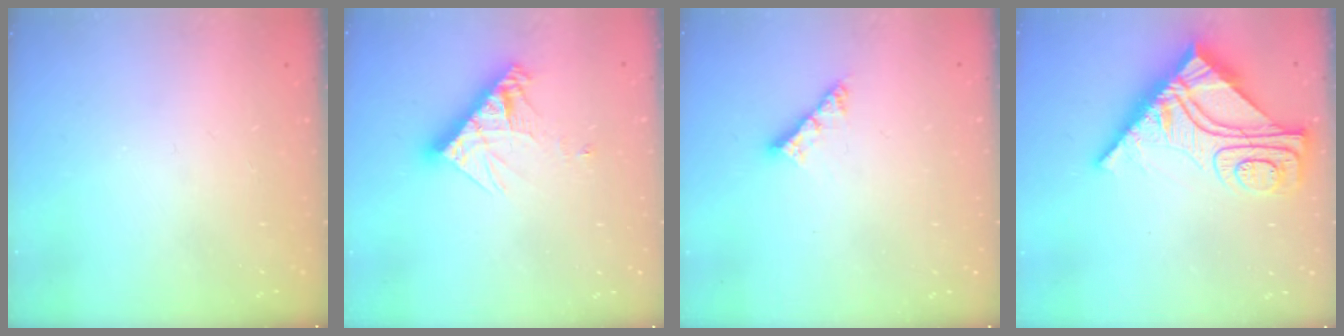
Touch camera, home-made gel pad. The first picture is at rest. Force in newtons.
{"total": 11.9, "press": 11.8, "slide": 1.0}
{"total": 5.3, "press": 5.3, "slide": 0.6}
{"total": 15.8, "press": 15.7, "slide": 1.6}